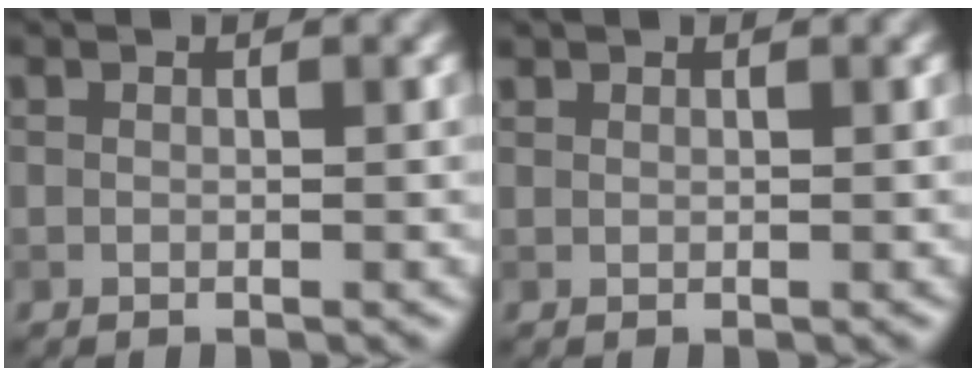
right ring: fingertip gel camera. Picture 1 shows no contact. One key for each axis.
{"total": 0.5, "fx": 0.5, "fy": 0.2, "fz": 0.0, "tx": 0.003, "ty": 0.002, "tz": 0.013}